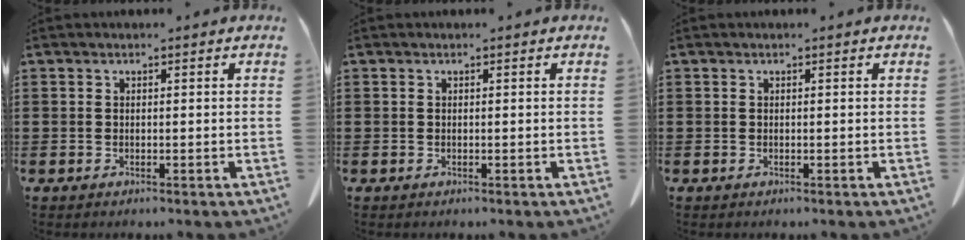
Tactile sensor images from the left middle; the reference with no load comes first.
{"total": 0.0}
{"total": 0.0}